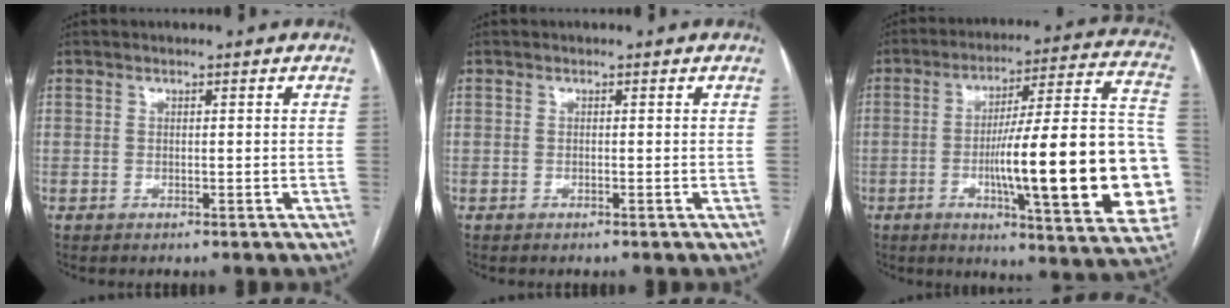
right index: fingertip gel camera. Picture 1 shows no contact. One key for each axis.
{"total": 0.0}
{"total": 27.4, "fx": -5.1, "fy": 3.2, "fz": 26.7, "tx": -0.300, "ty": 0.013, "tz": -0.070}